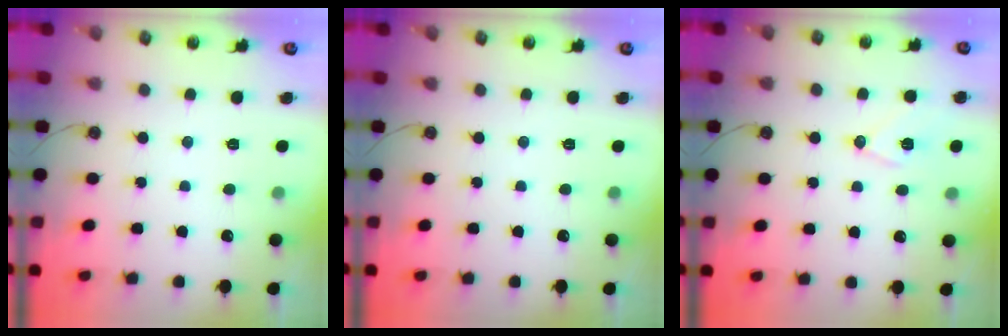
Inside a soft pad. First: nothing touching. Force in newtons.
{"total": 0.0}
{"total": 9.0, "press": 8.6, "slide": 2.7}